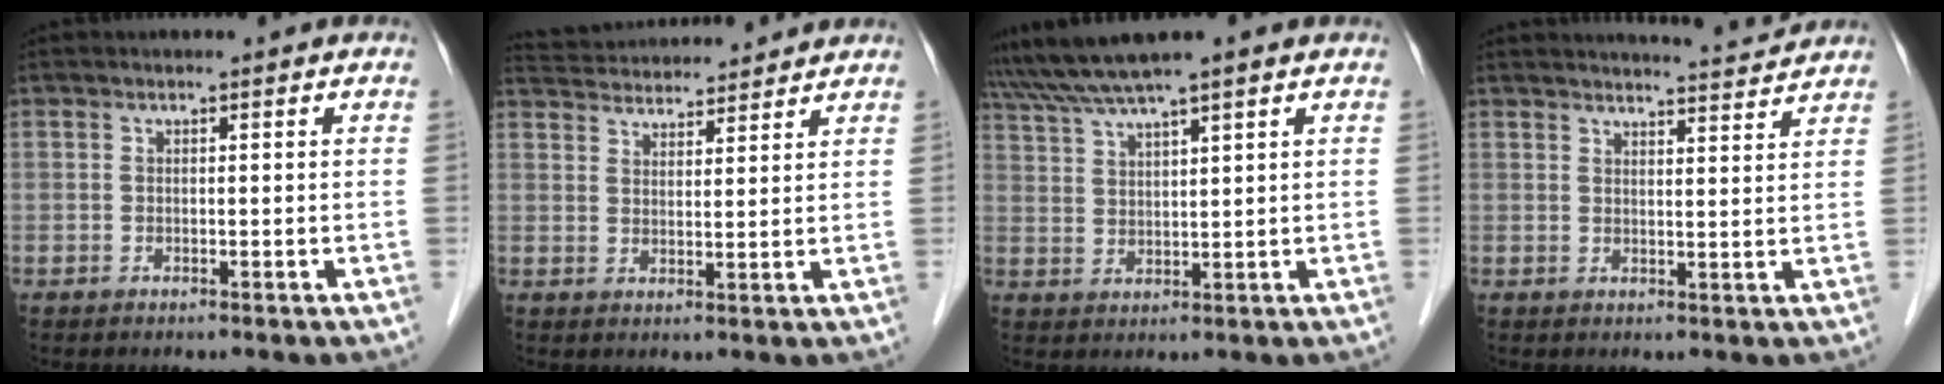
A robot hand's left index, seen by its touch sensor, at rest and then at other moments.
{"total": 12.4, "force": [11.9, 1.8, 2.9], "torque": [-0.054, 0.038, 0.181]}
{"total": 7.3, "force": [6.1, -0.6, 4.0], "torque": [-0.079, 0.033, 0.115]}
{"total": 6.8, "force": [6.7, -0.5, 1.3], "torque": [-0.026, 0.000, 0.080]}